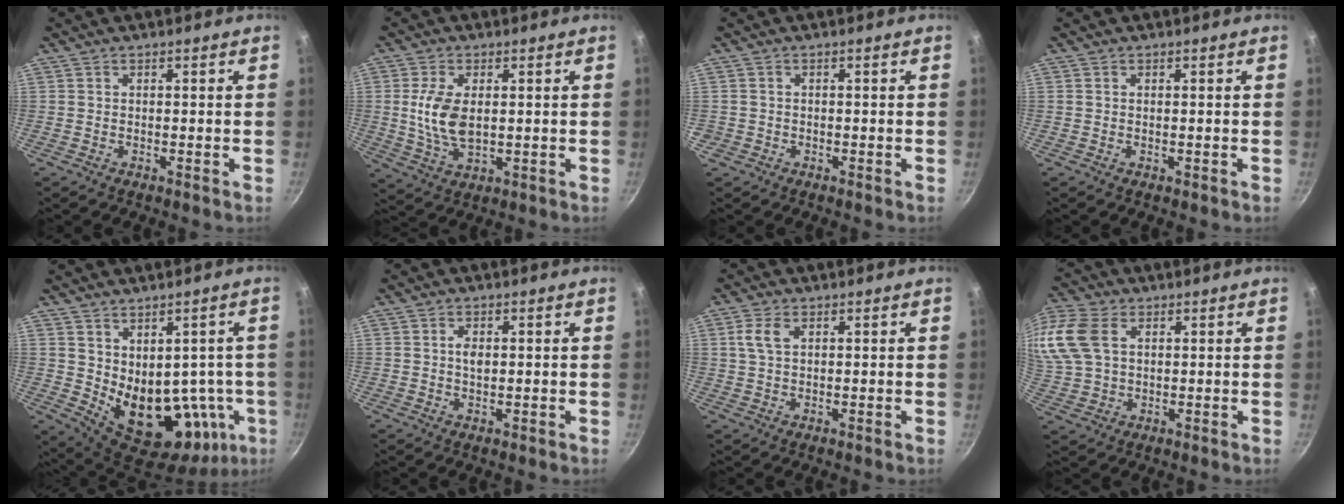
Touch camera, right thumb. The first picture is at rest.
{"total": 8.7, "force": [1.0, 4.7, 7.2], "torque": [-0.145, -0.009, 0.022]}
{"total": 1.5, "force": [-0.6, 1.3, 0.3], "torque": [-0.004, 0.005, -0.006]}
{"total": 0.0}
{"total": 18.1, "force": [-0.5, 11.7, 13.8], "torque": [-0.142, -0.024, 0.025]}
{"total": 2.4, "force": [0.3, 1.4, 1.9], "torque": [-0.026, -0.004, 0.005]}
{"total": 3.9, "force": [1.3, 2.2, 2.9], "torque": [-0.058, 0.004, 0.025]}
{"total": 14.8, "force": [4.3, 10.3, 9.6], "torque": [-0.221, 0.013, 0.084]}